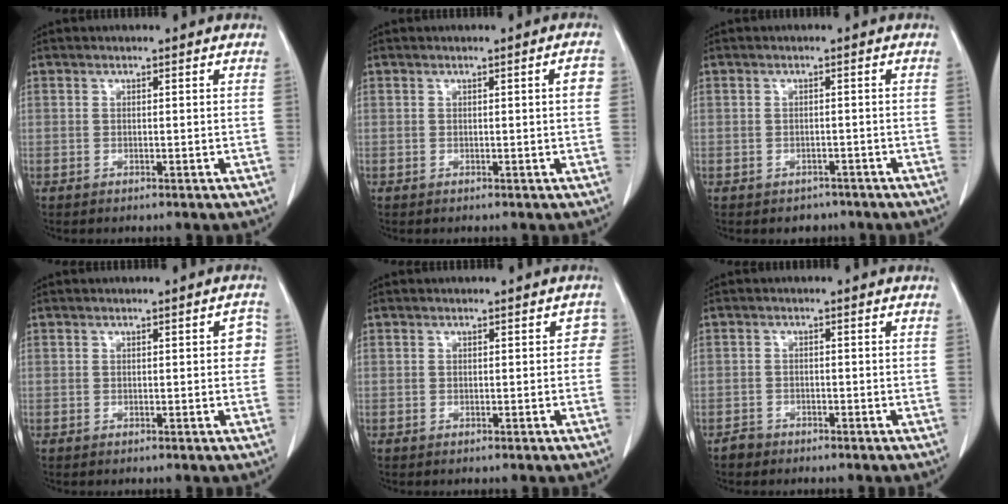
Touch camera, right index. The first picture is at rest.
{"total": 1.9, "force": [0.2, 0.1, 1.9], "torque": [-0.020, 0.005, 0.003]}
{"total": 2.4, "force": [-1.6, 1.8, 0.0], "torque": [-0.003, 0.008, -0.021]}
{"total": 2.1, "force": [0.2, 1.0, 1.9], "torque": [-0.010, 0.010, 0.000]}
{"total": 1.4, "force": [-0.1, 1.1, 0.8], "torque": [0.007, 0.012, -0.006]}
{"total": 1.7, "force": [-1.3, 1.1, -0.3], "torque": [-0.001, 0.005, -0.030]}